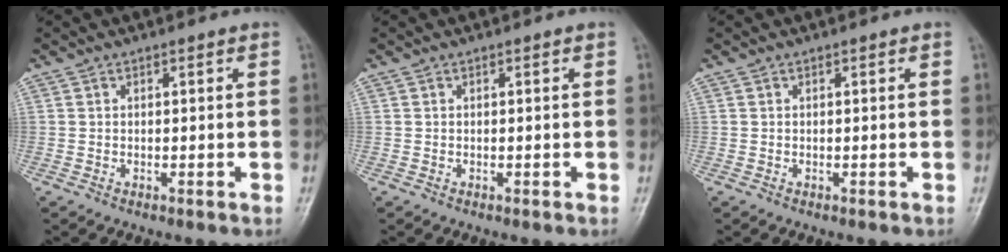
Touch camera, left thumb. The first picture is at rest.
{"total": 0.0}
{"total": 0.0}